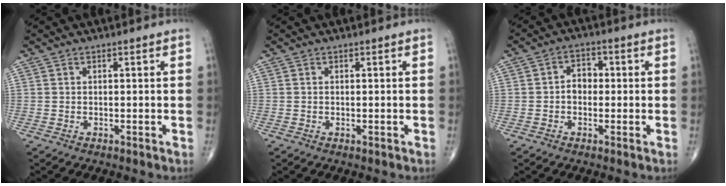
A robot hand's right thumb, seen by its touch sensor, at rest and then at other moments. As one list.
[{"total": 0.0}, {"total": 3.9, "force": [-0.3, 3.0, 2.5], "torque": [-0.022, 0.018, -0.014]}]